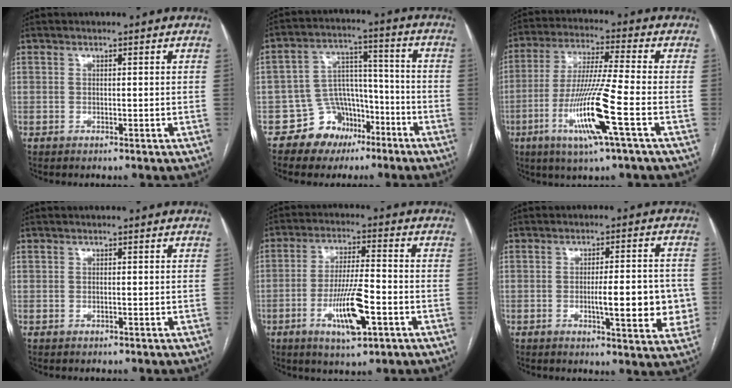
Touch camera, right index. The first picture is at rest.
{"total": 9.1, "force": [-5.5, 7.0, 2.3], "torque": [-0.033, 0.042, -0.081]}
{"total": 13.5, "force": [-4.9, -0.8, 12.6], "torque": [-0.253, -0.020, -0.096]}
{"total": 0.0}
{"total": 10.2, "force": [-3.9, 1.6, 9.3], "torque": [-0.172, -0.007, -0.067]}
{"total": 10.3, "force": [-1.7, 2.2, 9.9], "torque": [-0.130, 0.003, -0.017]}